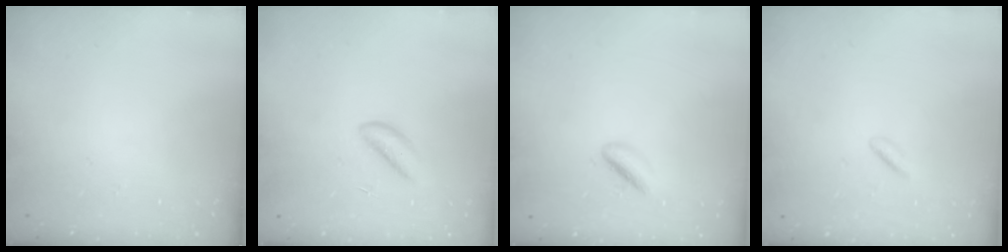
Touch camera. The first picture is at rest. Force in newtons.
{"total": 2.7, "press": 2.7, "slide": 0.3}
{"total": 3.3, "press": 3.1, "slide": 1.2}
{"total": 1.8, "press": 1.6, "slide": 0.8}